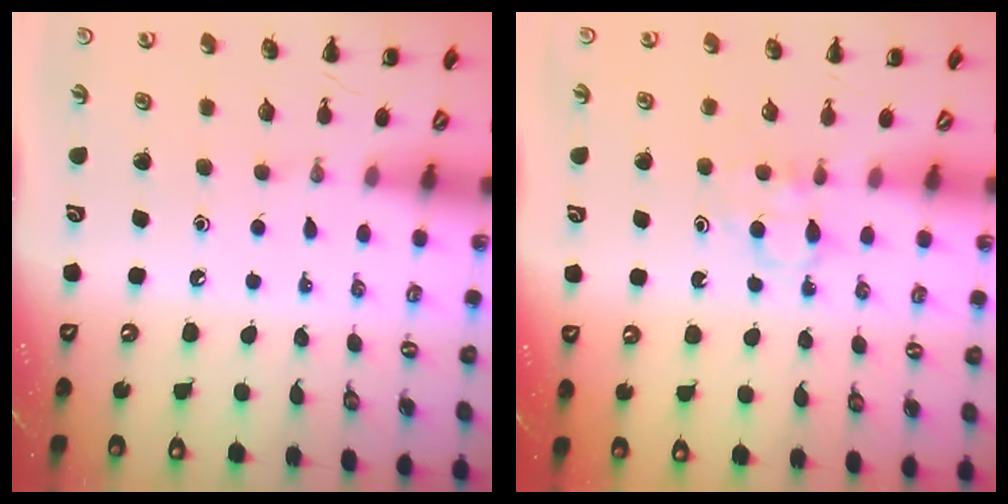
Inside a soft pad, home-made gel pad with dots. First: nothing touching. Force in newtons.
{"total": 3.4, "press": 3.2, "slide": 1.1}